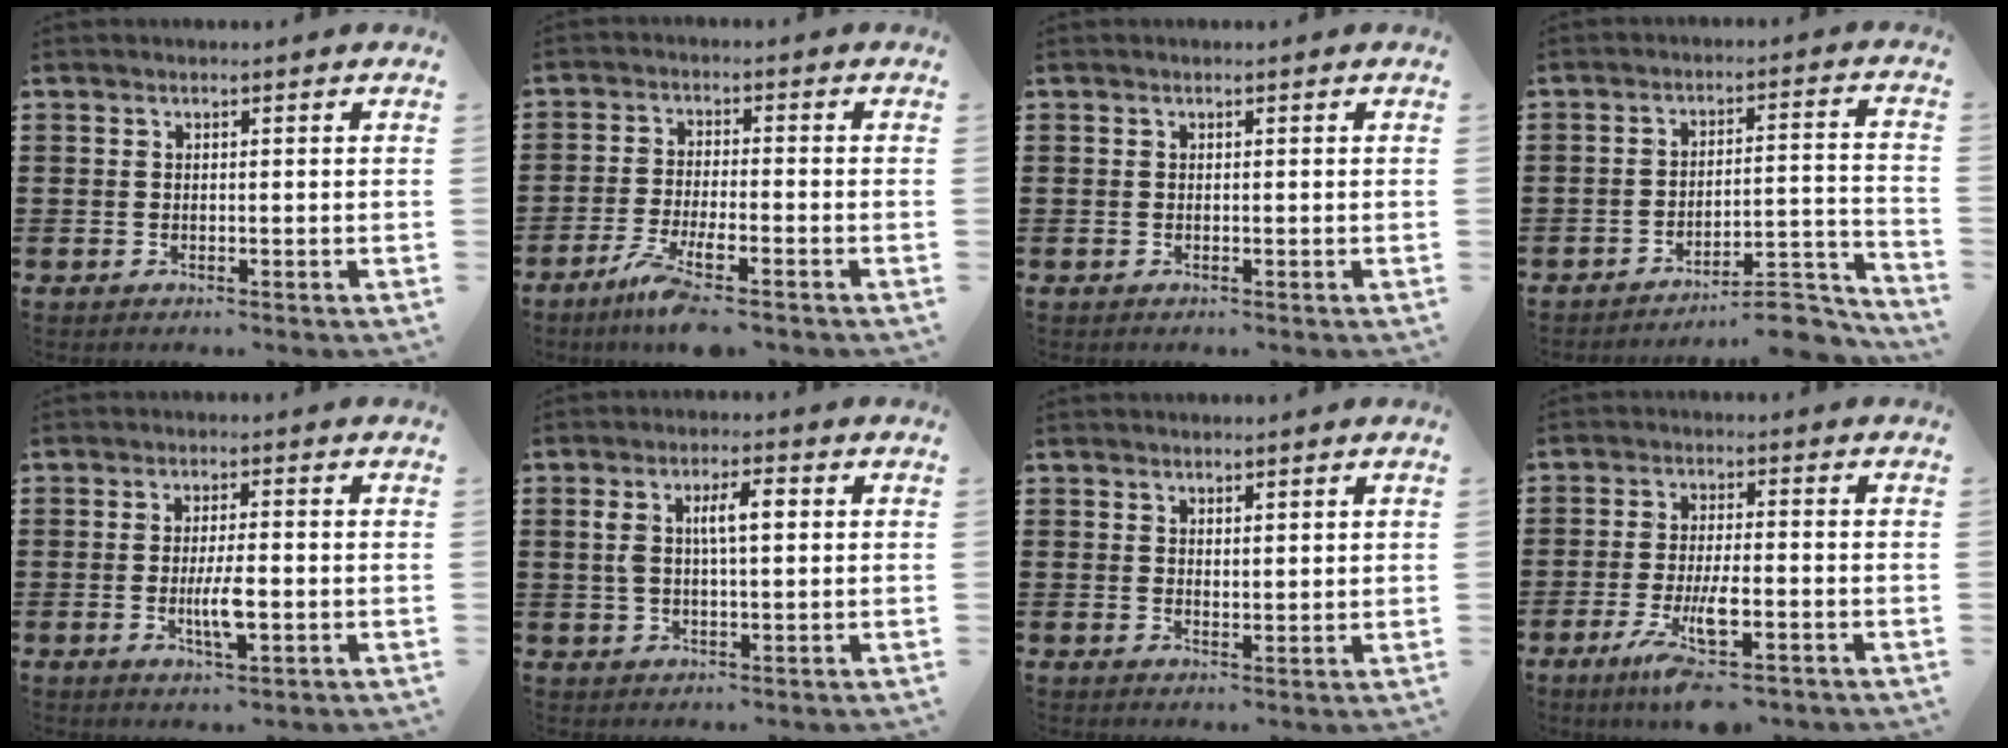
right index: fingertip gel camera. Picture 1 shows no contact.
{"total": 5.1, "force": [-4.0, 0.2, 3.2], "torque": [-0.074, -0.015, -0.078]}
{"total": 0.0}
{"total": 7.9, "force": [-7.1, 1.1, 3.3], "torque": [-0.043, 0.014, -0.131]}
{"total": 5.0, "force": [-1.1, 1.2, 4.7], "torque": [-0.086, 0.000, -0.021]}
{"total": 5.5, "force": [1.0, 1.9, 5.0], "torque": [-0.108, 0.010, 0.012]}
{"total": 1.3, "force": [1.2, 0.4, 0.3], "torque": [-0.006, 0.003, 0.023]}
{"total": 7.2, "force": [-4.0, 1.6, 5.7], "torque": [-0.136, -0.018, -0.078]}